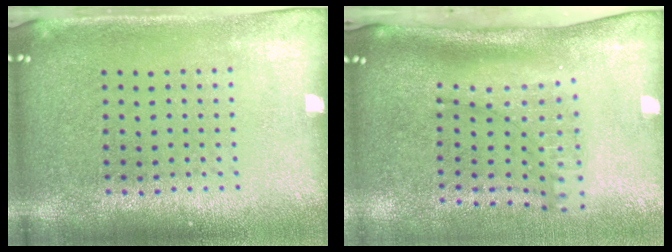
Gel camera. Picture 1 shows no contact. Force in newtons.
{"total": 2.0, "press": 1.5, "slide": 1.3}